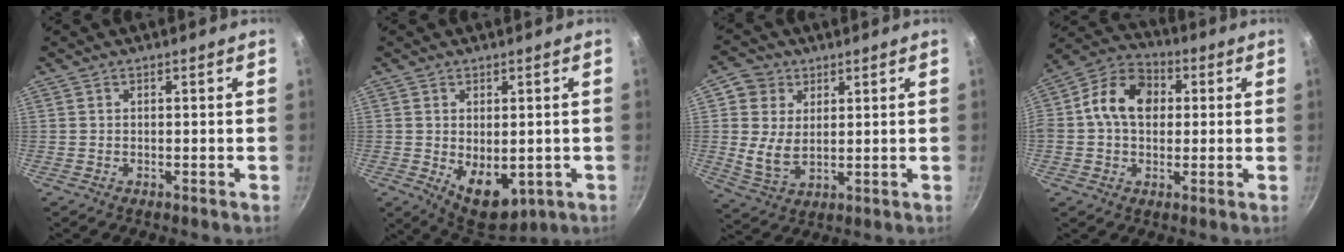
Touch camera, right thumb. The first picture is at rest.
{"total": 9.2, "force": [-1.4, 5.7, 7.1], "torque": [-0.085, -0.016, 0.000]}
{"total": 8.1, "force": [2.2, 6.5, 4.3], "torque": [-0.058, -0.017, 0.044]}
{"total": 12.3, "force": [1.4, 9.4, 7.9], "torque": [-0.108, 0.021, 0.002]}